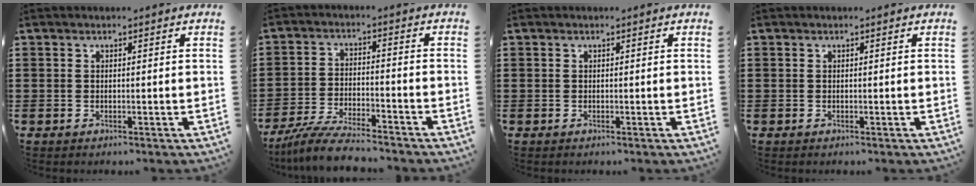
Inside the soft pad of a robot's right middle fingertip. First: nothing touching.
{"total": 6.8, "force": [-6.1, 0.5, 2.9], "torque": [-0.064, -0.006, -0.117]}
{"total": 0.0}
{"total": 0.0}